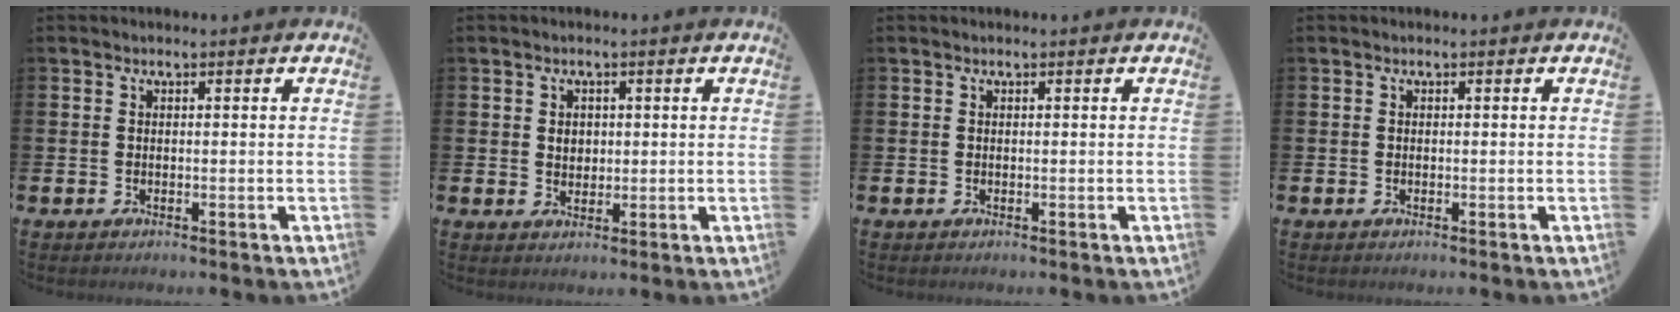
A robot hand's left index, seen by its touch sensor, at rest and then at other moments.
{"total": 1.9, "force": [0.8, 1.6, 0.8], "torque": [0.002, 0.001, 0.009]}
{"total": 0.0}
{"total": 0.0}